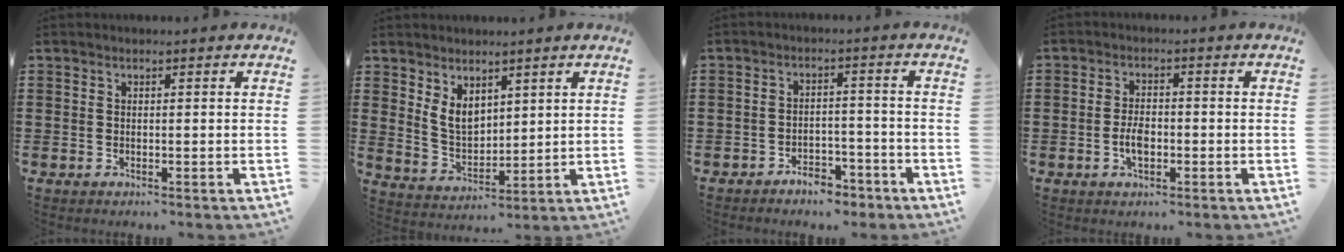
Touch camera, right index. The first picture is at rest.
{"total": 5.3, "force": [2.9, 3.4, 2.9], "torque": [-0.068, 0.004, 0.056]}
{"total": 3.6, "force": [-3.4, 1.1, 0.7], "torque": [-0.014, 0.008, -0.068]}
{"total": 3.7, "force": [-1.1, 1.7, 3.1], "torque": [-0.072, -0.003, -0.023]}